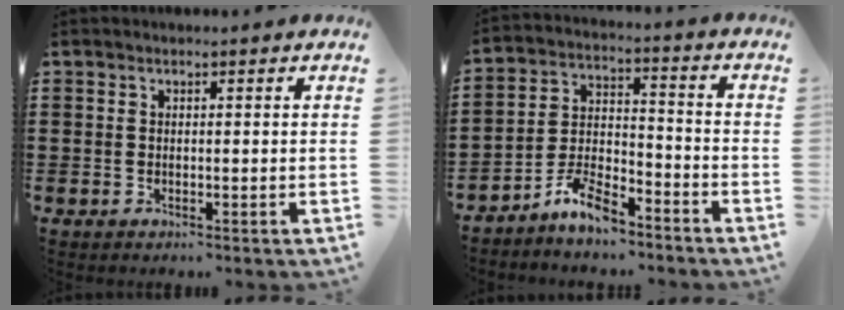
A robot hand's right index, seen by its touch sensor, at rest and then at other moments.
{"total": 7.3, "force": [-6.3, 1.7, 3.1], "torque": [-0.070, 0.008, -0.122]}